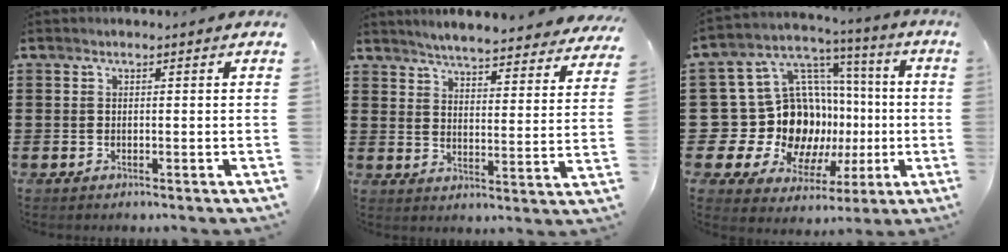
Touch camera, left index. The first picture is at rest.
{"total": 4.8, "force": [4.7, -0.4, 1.0], "torque": [-0.041, -0.032, 0.079]}
{"total": 17.0, "force": [-1.2, 15.2, 7.5], "torque": [-0.176, -0.034, 0.013]}